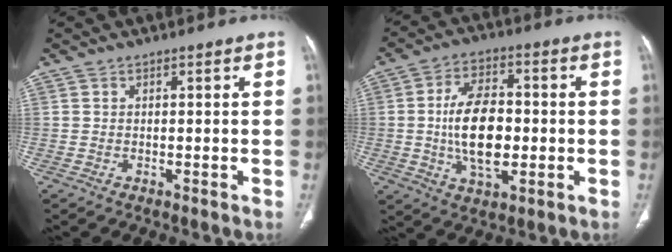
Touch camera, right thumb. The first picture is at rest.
{"total": 13.6, "force": [-1.2, 7.3, 11.4], "torque": [-0.199, 0.011, -0.021]}